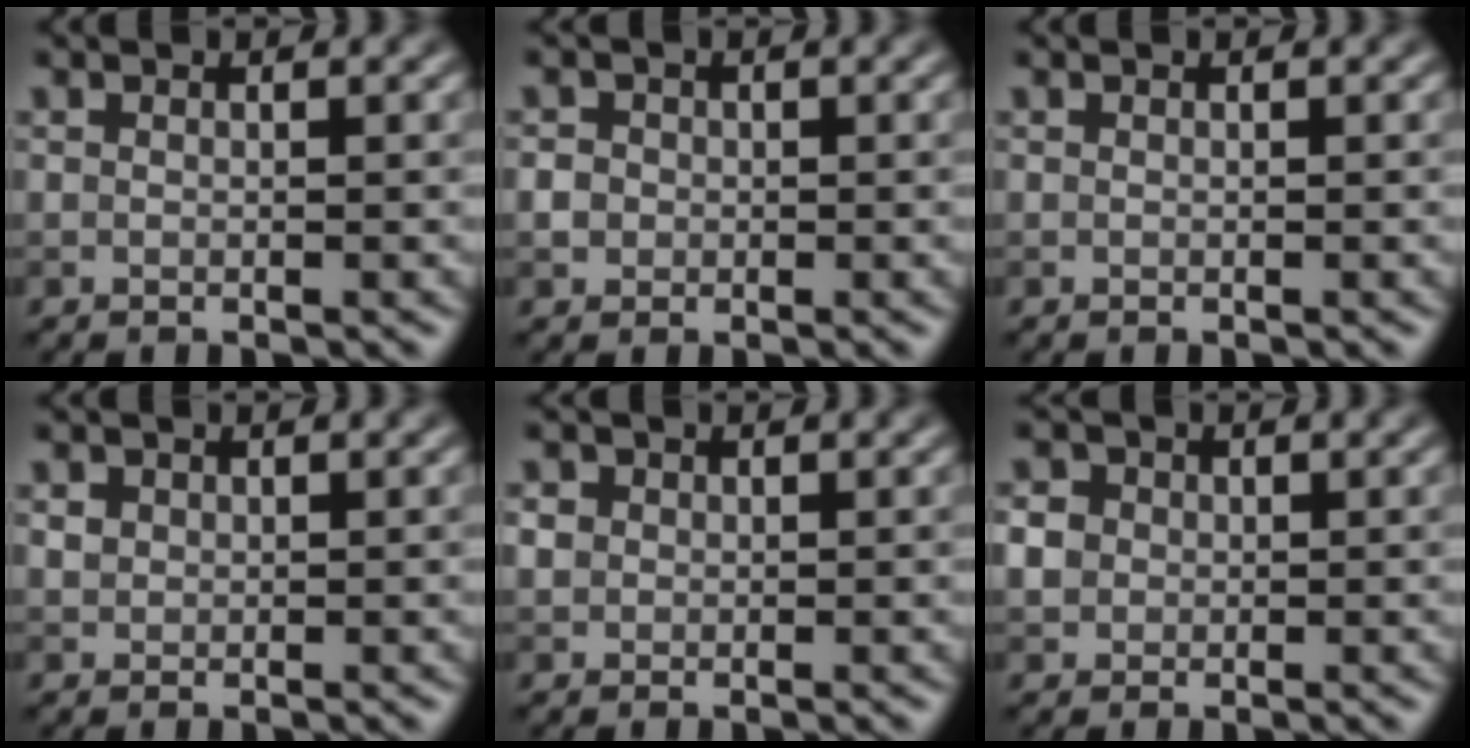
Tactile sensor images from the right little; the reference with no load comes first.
{"total": 1.5, "force": [-0.1, 1.4, 0.5], "torque": [0.000, 0.003, 0.000]}
{"total": 0.0}
{"total": 0.9, "force": [0.3, 0.8, 0.2], "torque": [-0.001, -0.002, 0.007]}
{"total": 1.1, "force": [0.1, 1.1, 0.2], "torque": [-0.002, -0.003, 0.002]}
{"total": 2.2, "force": [0.1, 2.1, 0.8], "torque": [-0.016, 0.010, 0.002]}